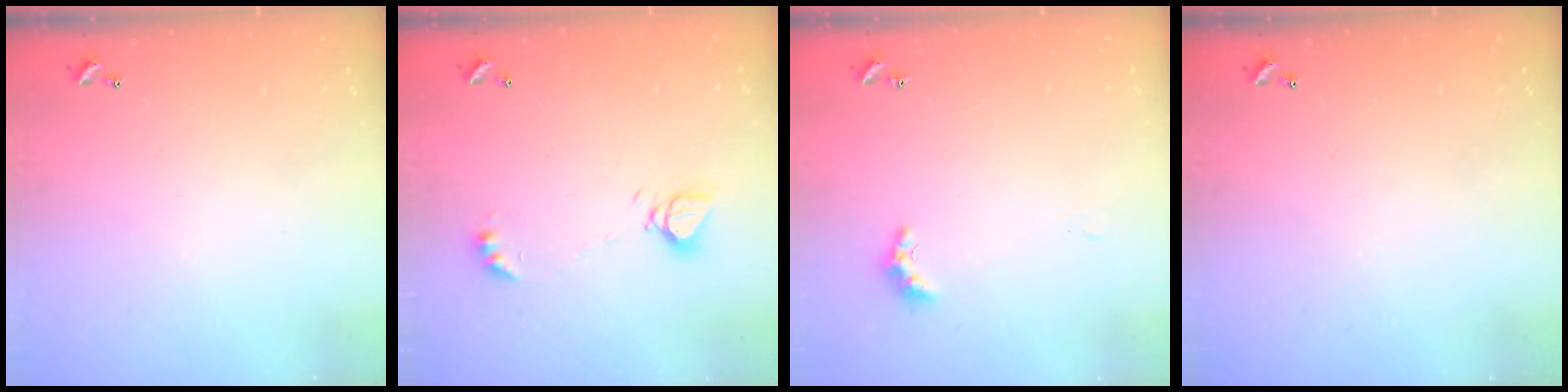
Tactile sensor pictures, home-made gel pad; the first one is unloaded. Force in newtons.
{"total": 7.2, "press": 7.2, "slide": 0.7}
{"total": 3.1, "press": 3.1, "slide": 0.7}
{"total": 0.0}